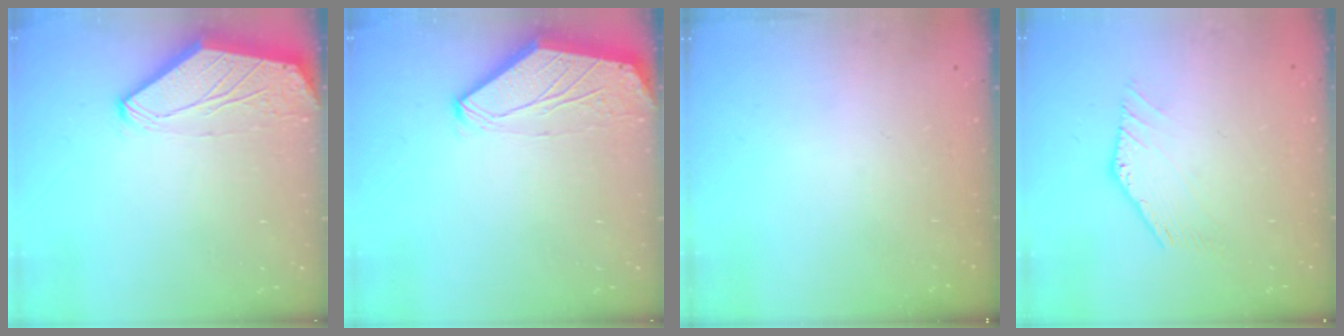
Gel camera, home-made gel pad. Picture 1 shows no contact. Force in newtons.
{"total": 0.0}
{"total": 0.0}
{"total": 0.0}